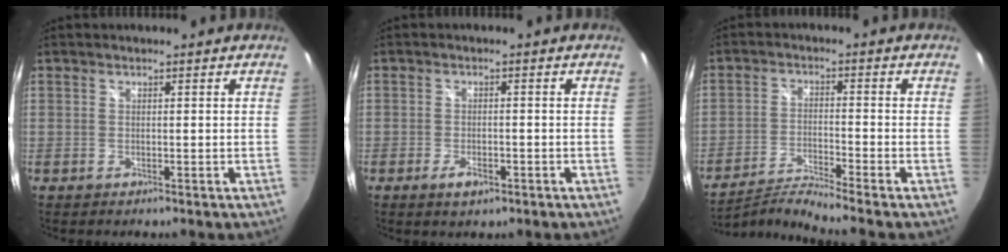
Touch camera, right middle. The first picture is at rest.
{"total": 3.1, "force": [-1.7, 1.3, 2.2], "torque": [-0.047, -0.006, -0.029]}
{"total": 7.7, "force": [-6.8, -2.5, 2.6], "torque": [-0.069, -0.006, -0.127]}